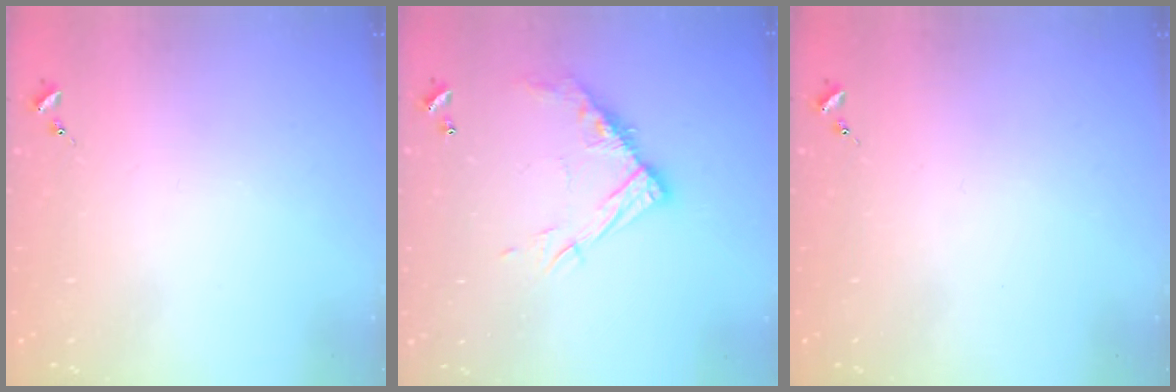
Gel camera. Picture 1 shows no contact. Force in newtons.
{"total": 13.1, "press": 13.1, "slide": 1.1}
{"total": 0.0}